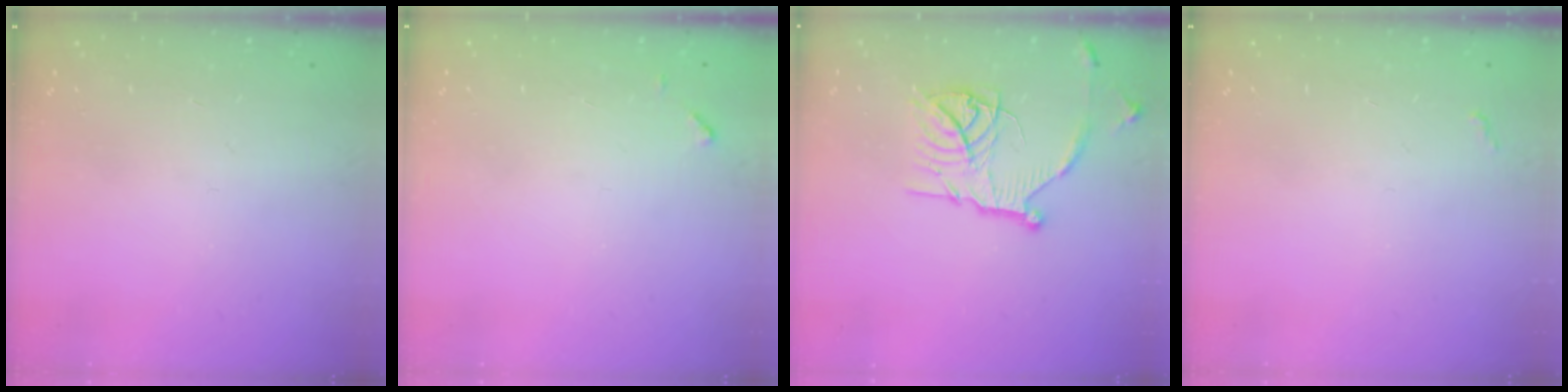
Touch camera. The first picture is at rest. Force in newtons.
{"total": 4.6, "press": 4.6, "slide": 0.3}
{"total": 16.4, "press": 16.4, "slide": 1.3}
{"total": 2.8, "press": 2.8, "slide": 0.4}